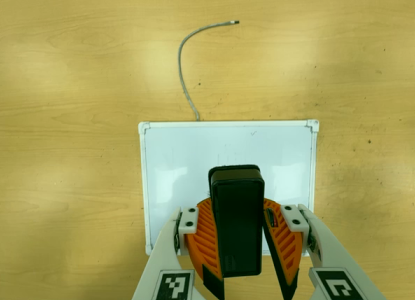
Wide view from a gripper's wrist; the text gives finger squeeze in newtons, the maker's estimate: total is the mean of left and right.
{"total": 10.3, "left": 10.7, "right": 9.8}